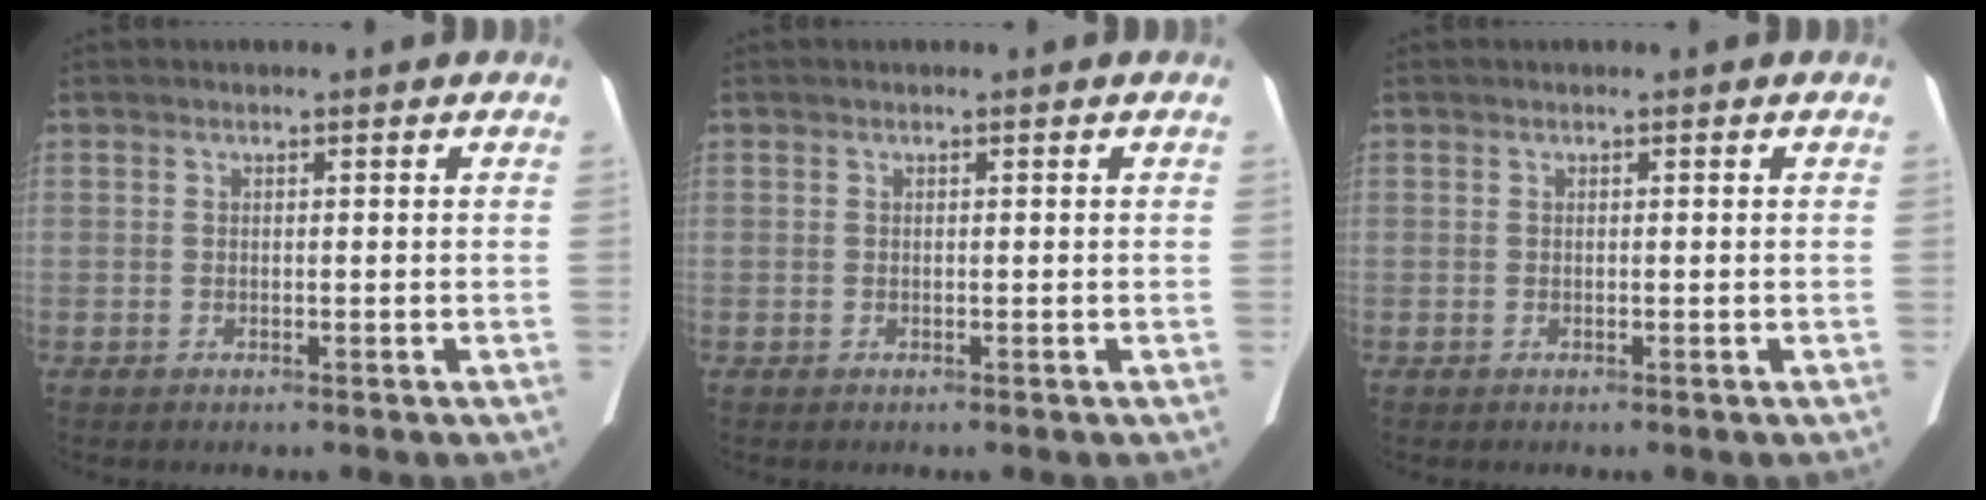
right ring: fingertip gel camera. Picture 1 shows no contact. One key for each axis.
{"total": 0.0}
{"total": 0.0}